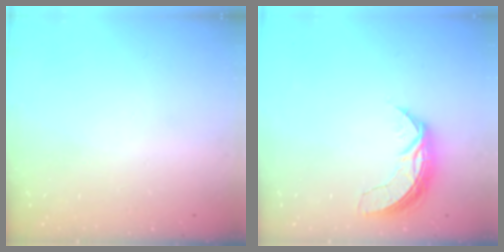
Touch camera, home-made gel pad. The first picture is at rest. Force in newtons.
{"total": 7.2, "press": 7.2, "slide": 0.5}